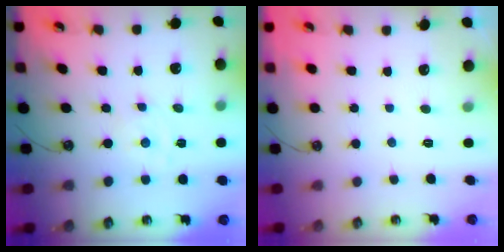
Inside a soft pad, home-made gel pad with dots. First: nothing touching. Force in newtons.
{"total": 0.0}